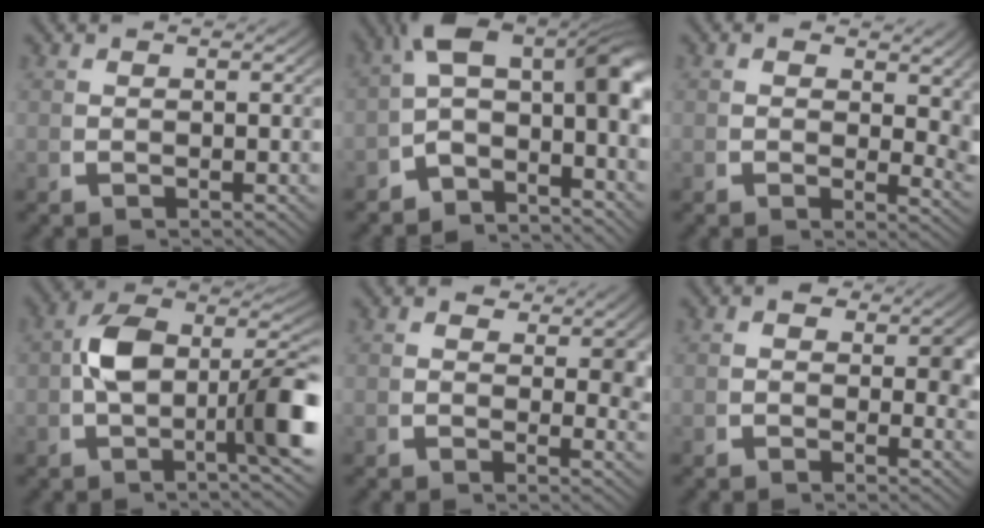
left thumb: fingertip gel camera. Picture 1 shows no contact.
{"total": 12.2, "force": [0.3, 8.4, 8.9], "torque": [-0.129, -0.003, -0.025]}
{"total": 3.6, "force": [1.5, 2.1, 2.5], "torque": [-0.017, -0.013, 0.019]}
{"total": 9.2, "force": [-0.6, 4.7, 7.9], "torque": [-0.140, -0.007, -0.017]}
{"total": 3.3, "force": [1.2, 2.0, 2.3], "torque": [-0.022, -0.016, 0.019]}
{"total": 3.0, "force": [0.3, 2.2, 2.1], "torque": [-0.022, -0.009, -0.004]}